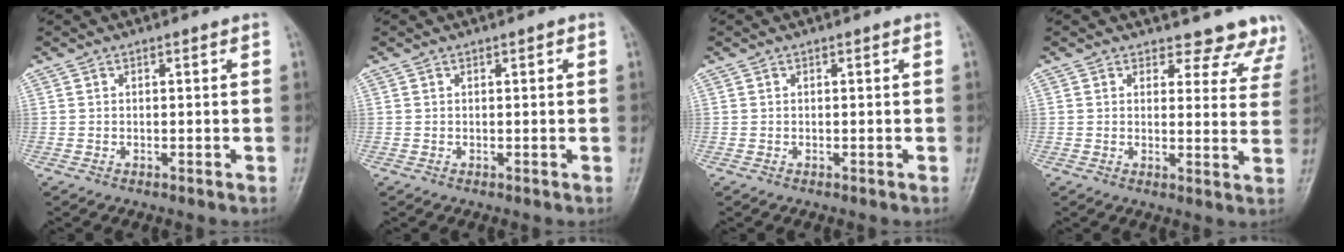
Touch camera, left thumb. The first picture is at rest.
{"total": 0.6, "force": [0.2, 0.2, 0.5], "torque": [-0.005, 0.001, 0.002]}
{"total": 0.0}
{"total": 10.1, "force": [9.2, 4.0, 0.4], "torque": [0.052, -0.059, 0.074]}